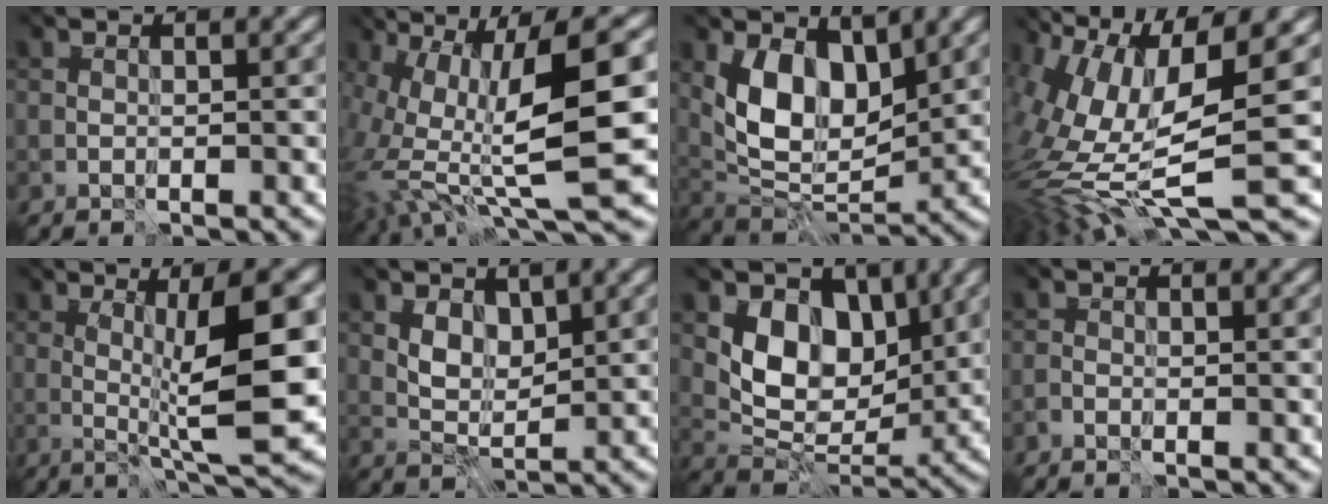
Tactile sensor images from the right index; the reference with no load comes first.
{"total": 11.9, "force": [-1.3, 3.6, 11.3], "torque": [-0.206, -0.014, 0.000]}
{"total": 6.0, "force": [1.3, 3.6, 4.6], "torque": [-0.084, -0.018, 0.037]}
{"total": 13.5, "force": [0.6, 5.0, 12.5], "torque": [-0.252, -0.004, 0.042]}
{"total": 6.4, "force": [-0.9, 0.2, 6.3], "torque": [-0.092, -0.004, 0.007]}
{"total": 1.2, "force": [0.3, 0.8, 0.9], "torque": [-0.024, -0.003, 0.020]}
{"total": 6.8, "force": [1.6, 5.0, 4.3], "torque": [-0.073, -0.016, 0.042]}
{"total": 1.3, "force": [-1.3, 0.1, 0.1], "torque": [0.004, 0.002, -0.018]}